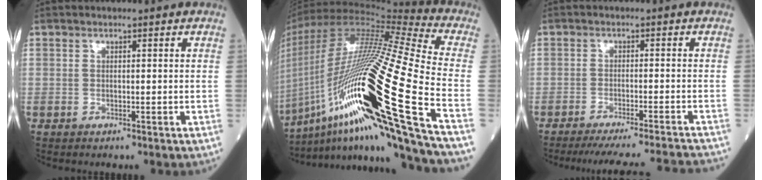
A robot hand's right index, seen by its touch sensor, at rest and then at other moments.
{"total": 36.6, "force": [-13.0, 1.1, 34.2], "torque": [-0.614, -0.046, -0.241]}
{"total": 15.7, "force": [-14.9, -1.2, 4.8], "torque": [-0.061, -0.024, -0.193]}